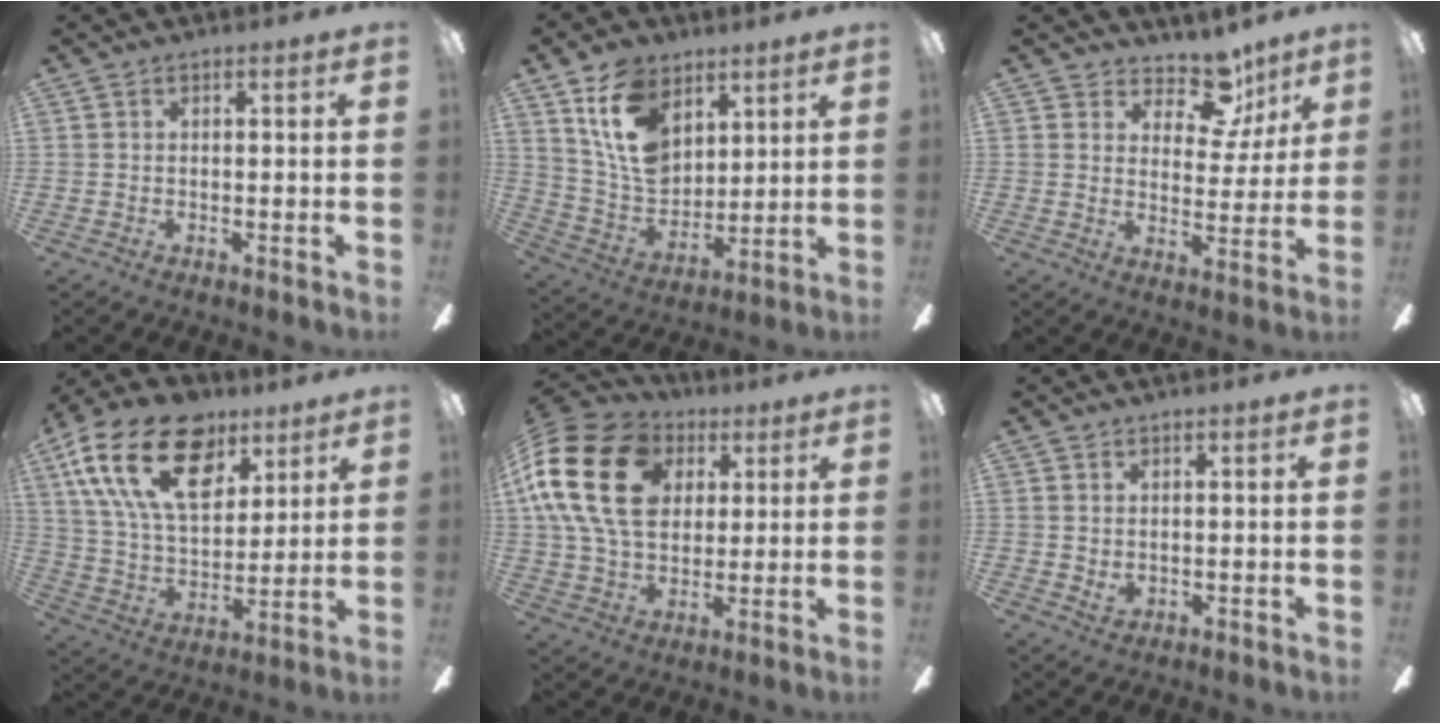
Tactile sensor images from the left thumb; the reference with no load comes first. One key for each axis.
{"total": 16.0, "fx": 8.1, "fy": 10.8, "fz": 8.6, "tx": -0.179, "ty": -0.029, "tz": 0.153}
{"total": 10.9, "fx": 7.9, "fy": 5.9, "fz": 4.6, "tx": -0.065, "ty": -0.049, "tz": 0.142}
{"total": 23.6, "fx": 11.7, "fy": 13.8, "fz": 15.2, "tx": -0.283, "ty": -0.047, "tz": 0.204}
{"total": 20.9, "fx": 5.9, "fy": 15.3, "fz": 13.0, "tx": -0.263, "ty": -0.005, "tz": 0.103}
{"total": 1.4, "fx": 0.8, "fy": 1.0, "fz": 0.5, "tx": 0.005, "ty": -0.006, "tz": 0.012}